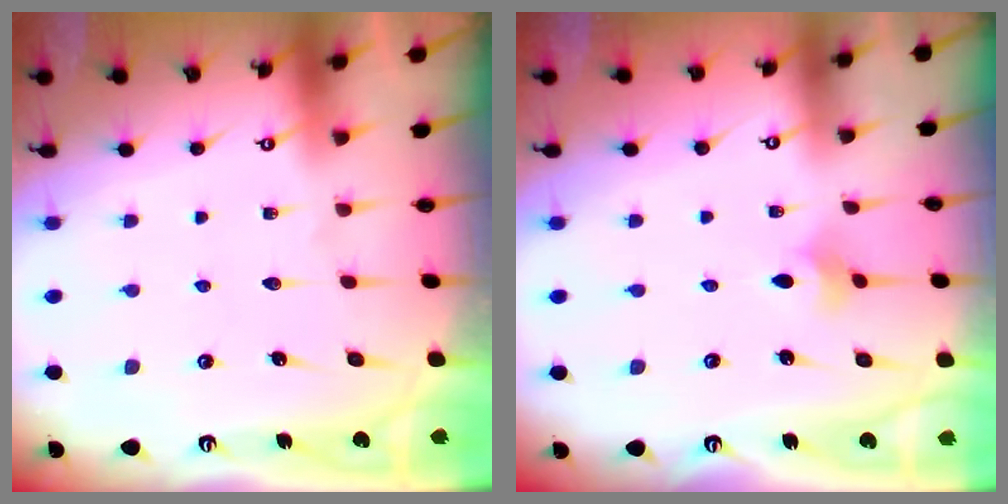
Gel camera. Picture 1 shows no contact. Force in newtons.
{"total": 2.1, "press": 2.1, "slide": 0.5}